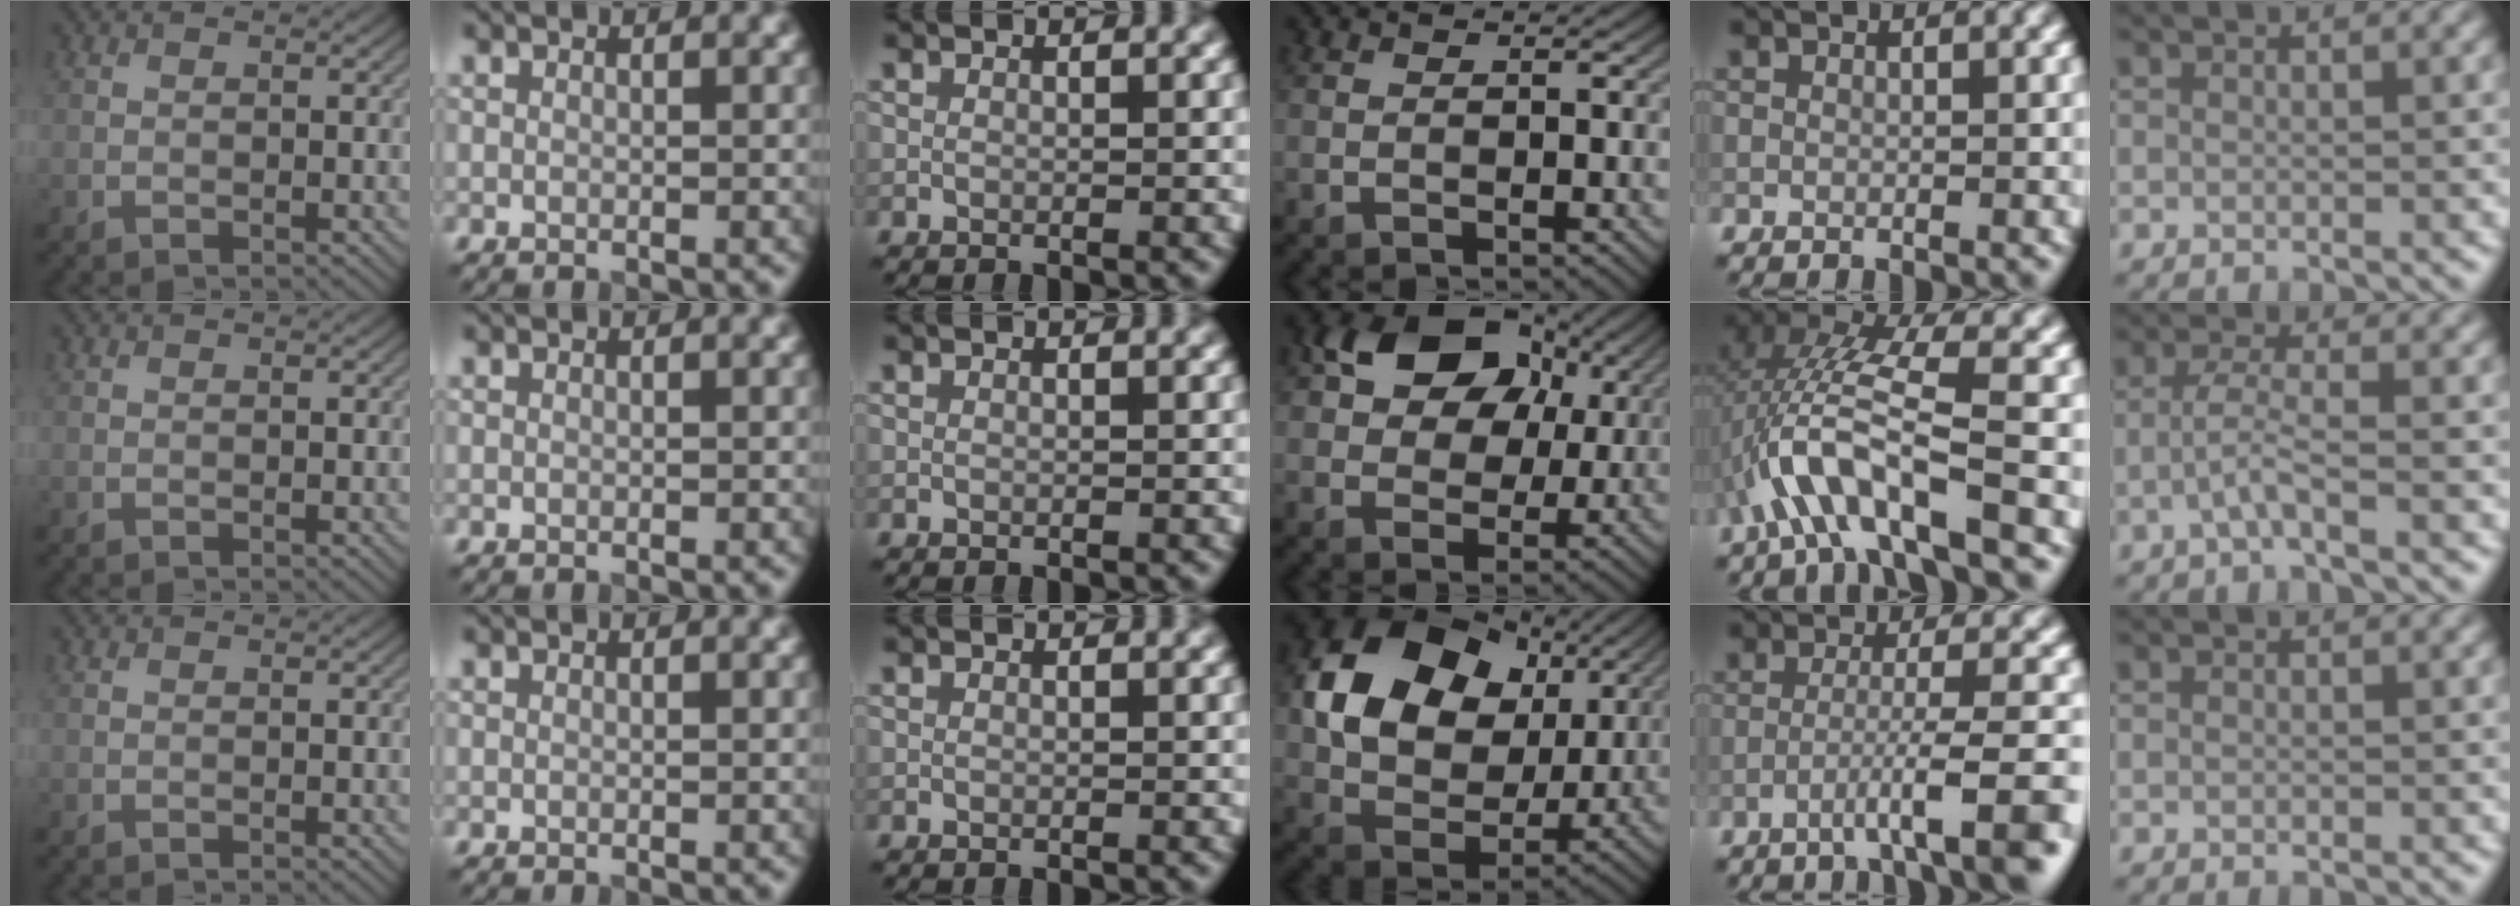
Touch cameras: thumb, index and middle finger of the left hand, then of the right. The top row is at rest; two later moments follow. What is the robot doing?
{"motion": "lift_and_place", "object": "calculator"}